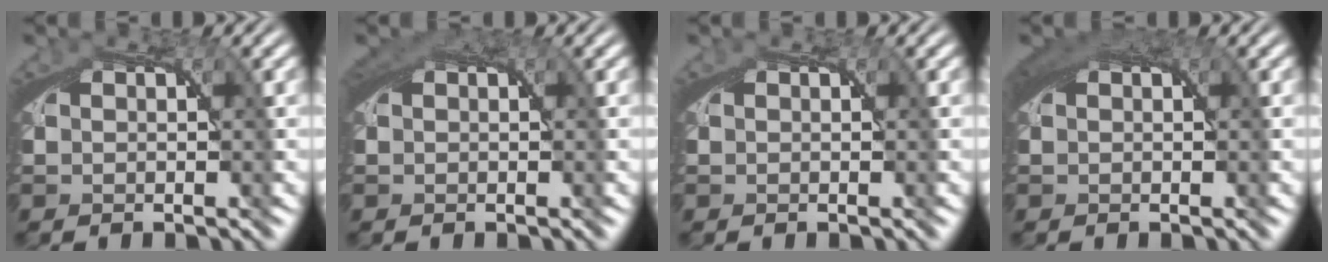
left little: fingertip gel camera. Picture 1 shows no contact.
{"total": 1.5, "force": [0.6, 0.9, 1.0], "torque": [-0.022, -0.001, 0.009]}
{"total": 0.0}
{"total": 2.3, "force": [0.8, 1.2, 1.8], "torque": [-0.037, -0.002, 0.014]}